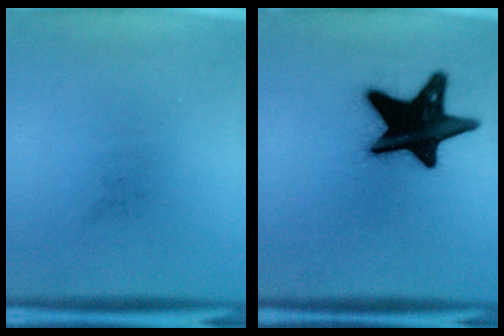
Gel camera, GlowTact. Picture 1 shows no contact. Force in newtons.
{"total": 20.2}